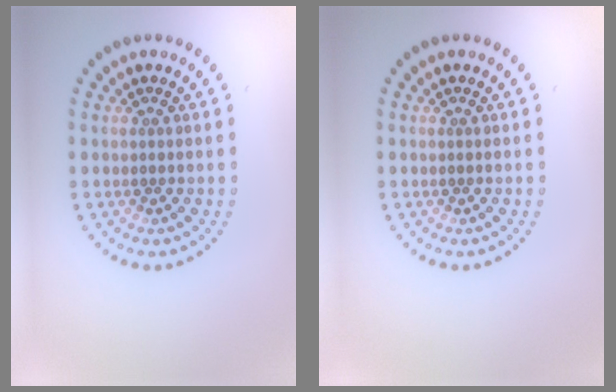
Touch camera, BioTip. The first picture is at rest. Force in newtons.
{"total": 0.0}